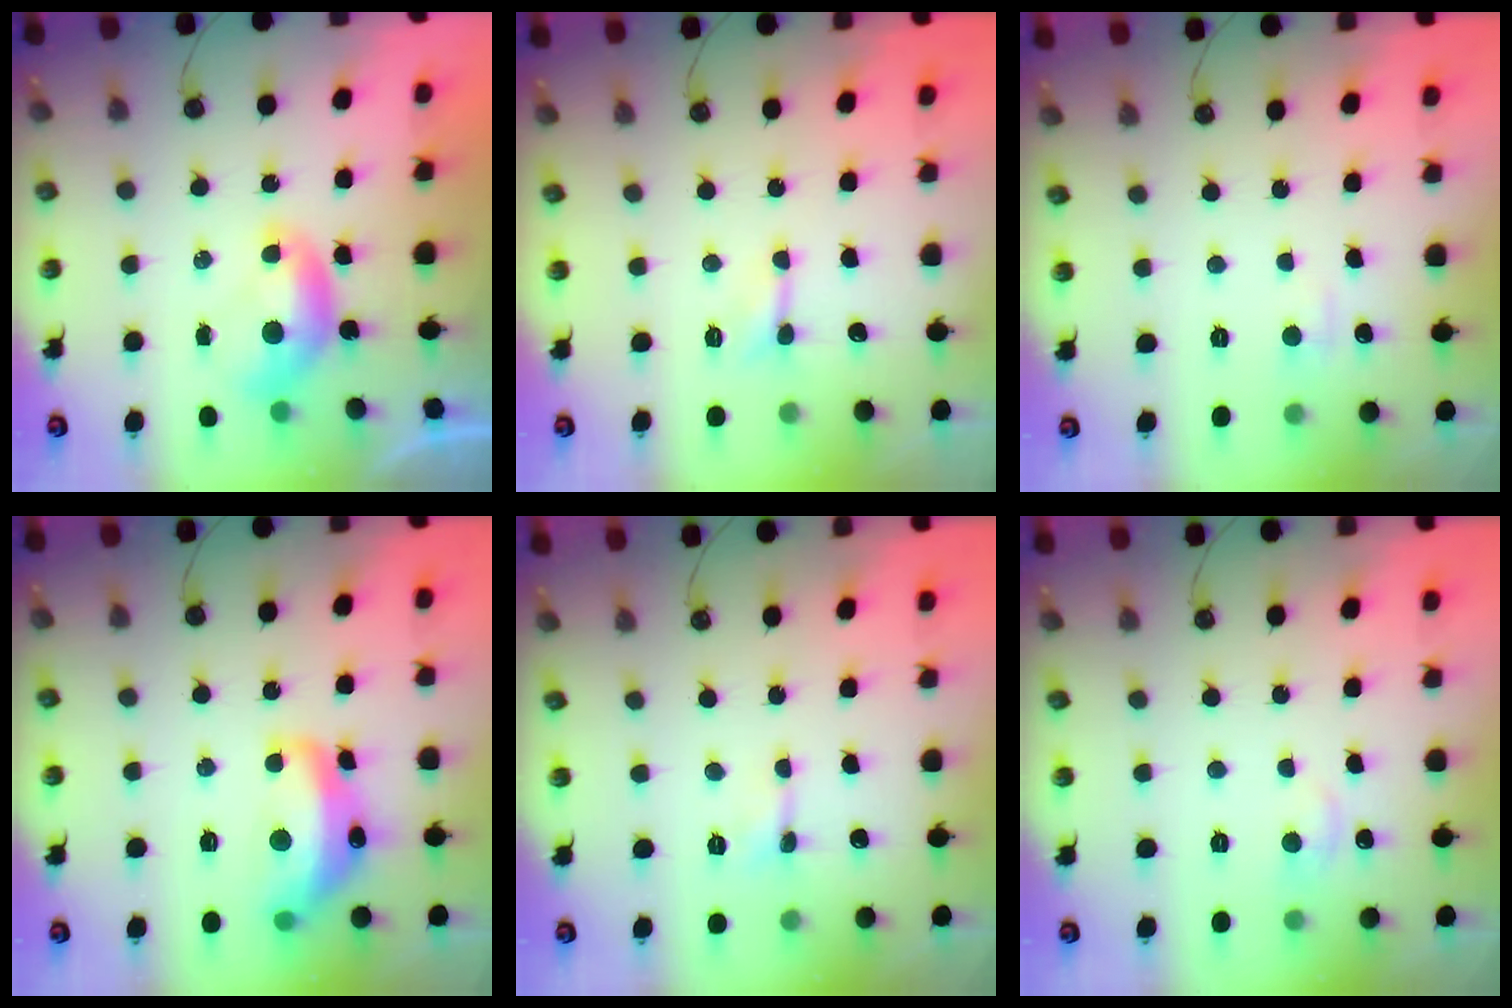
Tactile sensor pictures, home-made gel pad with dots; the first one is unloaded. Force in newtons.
{"total": 2.2, "press": 2.1, "slide": 0.5}
{"total": 2.3, "press": 2.3, "slide": 0.4}
{"total": 8.3, "press": 8.3, "slide": 0.9}
{"total": 0.0}
{"total": 0.9, "press": 0.4, "slide": 0.8}